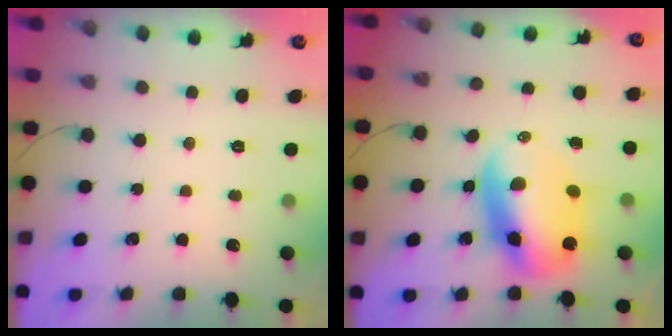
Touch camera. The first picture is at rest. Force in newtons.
{"total": 13.7, "press": 13.2, "slide": 3.6}